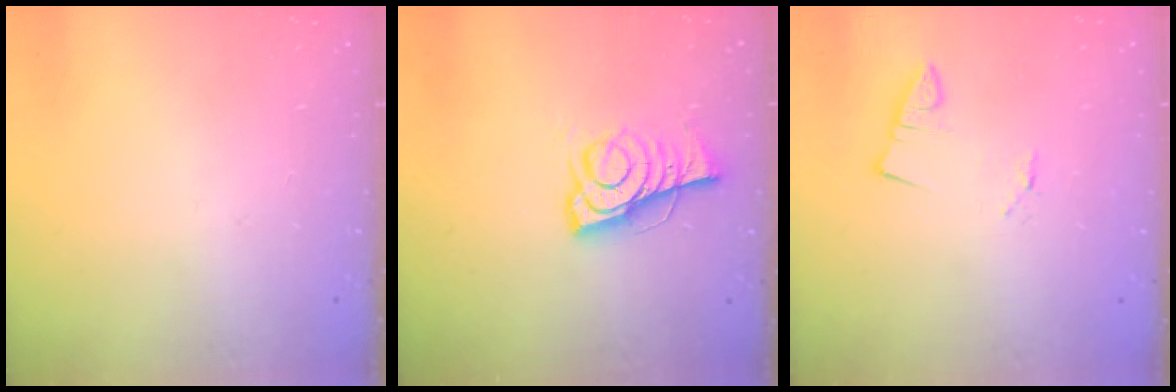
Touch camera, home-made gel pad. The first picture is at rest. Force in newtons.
{"total": 7.6, "press": 7.6, "slide": 1.0}
{"total": 1.3, "press": 1.3, "slide": 0.1}